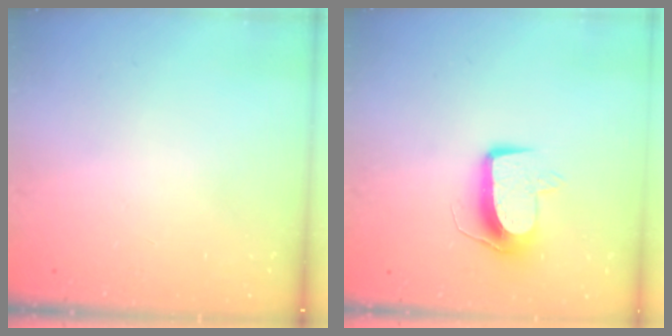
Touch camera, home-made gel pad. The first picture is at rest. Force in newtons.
{"total": 10.3, "press": 10.3, "slide": 0.7}